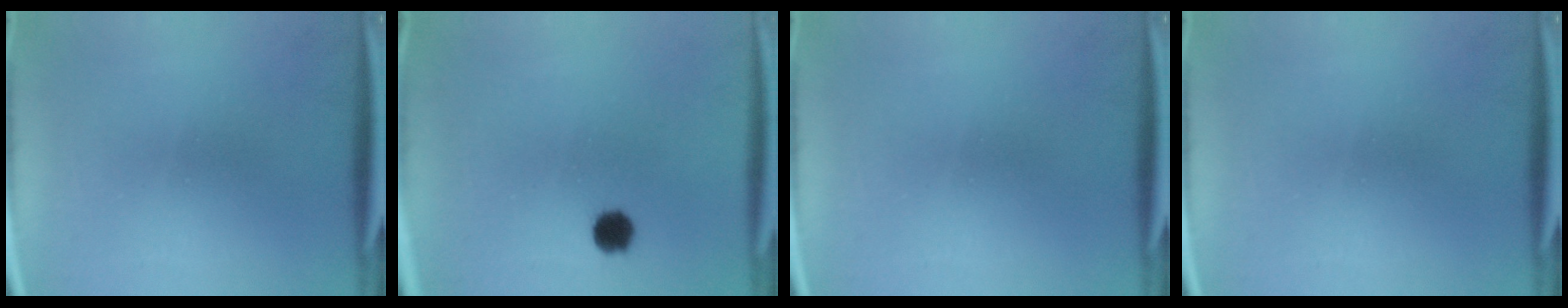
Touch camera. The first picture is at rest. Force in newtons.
{"total": 4.1}
{"total": 0.0}
{"total": 0.0}